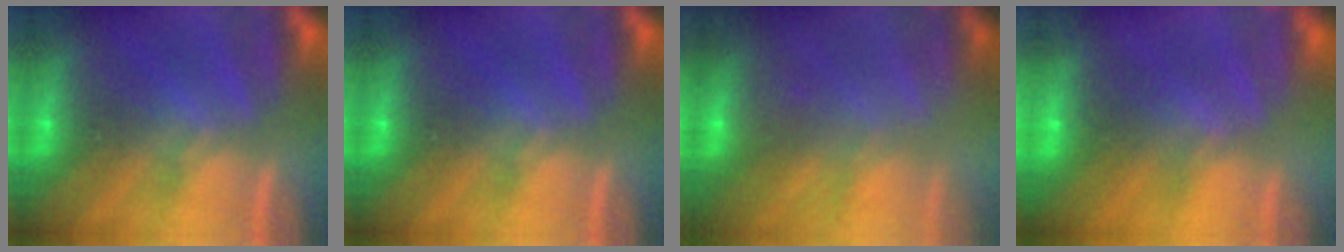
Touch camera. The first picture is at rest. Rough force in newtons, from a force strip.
{"total": 0.0}
{"total": 3.2}
{"total": 2.8}